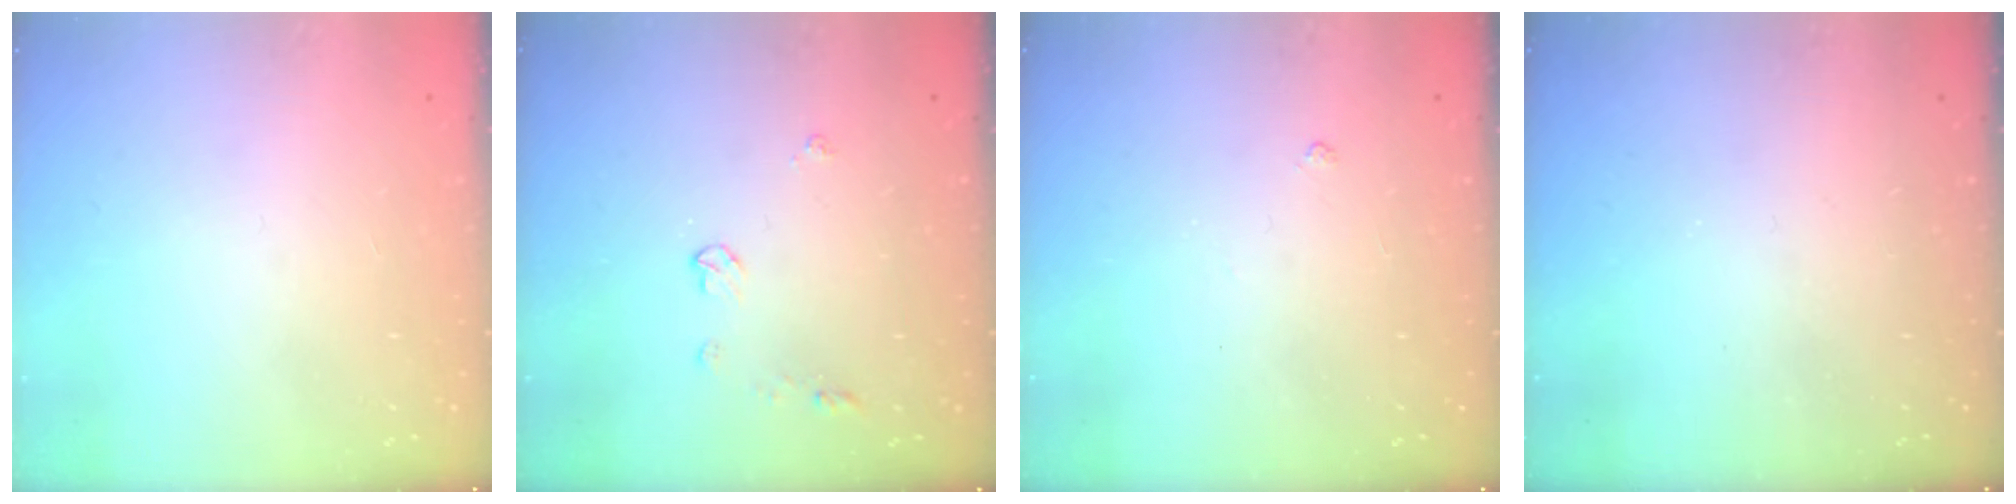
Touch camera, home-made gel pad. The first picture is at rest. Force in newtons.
{"total": 4.0, "press": 3.9, "slide": 0.7}
{"total": 2.9, "press": 2.8, "slide": 0.5}
{"total": 0.0}